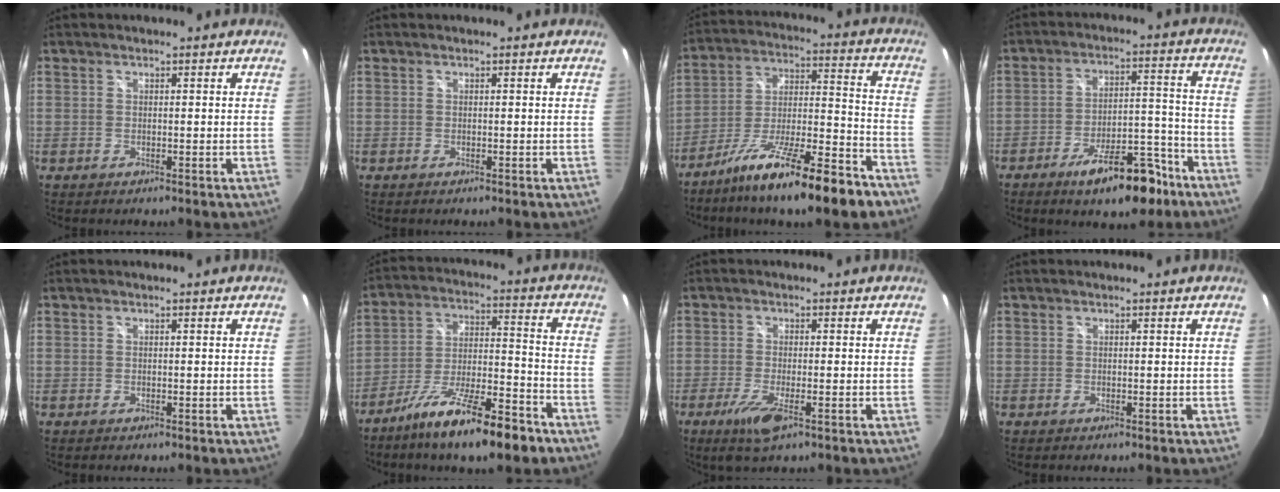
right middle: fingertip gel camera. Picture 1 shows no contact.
{"total": 0.0}
{"total": 20.2, "force": [-14.2, 3.3, 14.0], "torque": [-0.235, -0.025, -0.228]}
{"total": 13.4, "force": [-9.1, 4.8, 8.6], "torque": [-0.142, 0.015, -0.130]}
{"total": 0.0}
{"total": 16.4, "force": [-11.4, 3.3, 11.3], "torque": [-0.202, -0.019, -0.189]}
{"total": 5.6, "force": [-2.9, 0.8, 4.7], "torque": [-0.104, -0.018, -0.054]}
{"total": 0.0}